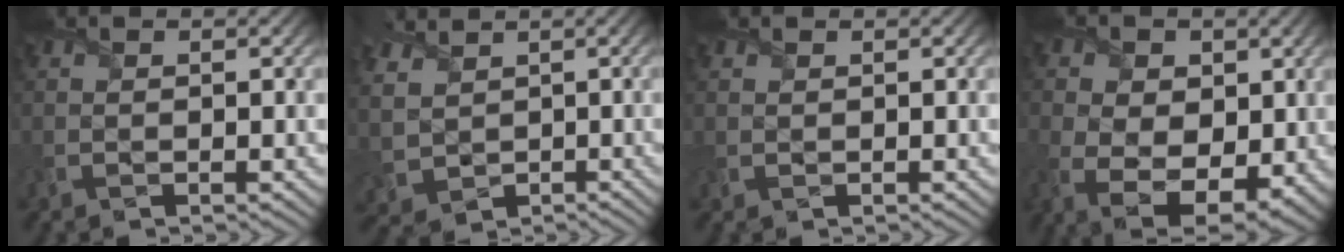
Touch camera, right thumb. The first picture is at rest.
{"total": 4.8, "force": [1.9, 4.1, 1.8], "torque": [-0.091, 0.001, 0.033]}
{"total": 0.7, "force": [0.5, 0.4, -0.1], "torque": [-0.006, -0.001, 0.008]}
{"total": 10.5, "force": [-0.7, 7.6, 7.3], "torque": [-0.168, -0.021, 0.003]}